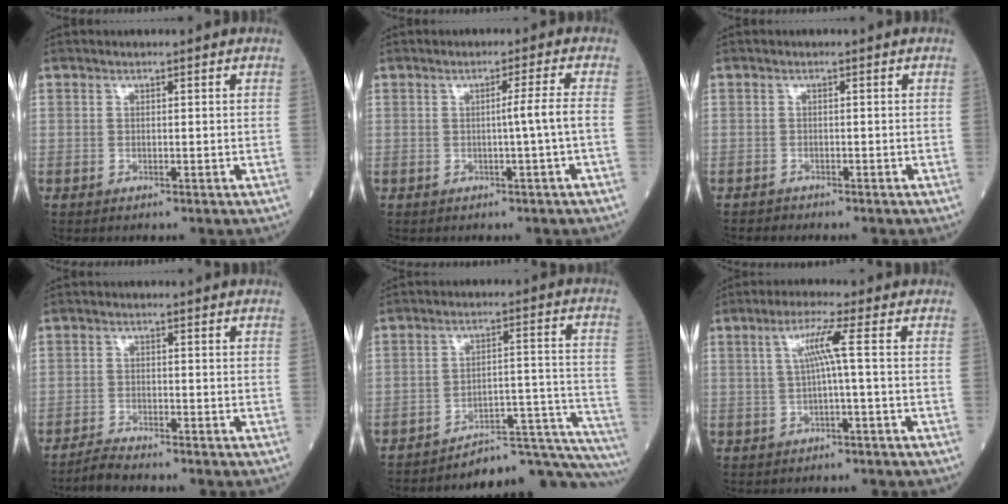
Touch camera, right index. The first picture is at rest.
{"total": 3.0, "force": [-0.6, -1.2, 2.7], "torque": [-0.042, 0.002, -0.010]}
{"total": 1.1, "force": [-1.0, 0.3, -0.1], "torque": [-0.004, 0.000, -0.019]}
{"total": 2.8, "force": [-2.7, -0.2, 0.5], "torque": [-0.015, -0.011, -0.052]}
{"total": 17.8, "force": [-17.4, 0.9, 4.0], "torque": [0.012, 0.052, -0.226]}
{"total": 4.5, "force": [0.4, -0.9, 4.4], "torque": [-0.085, 0.011, 0.011]}